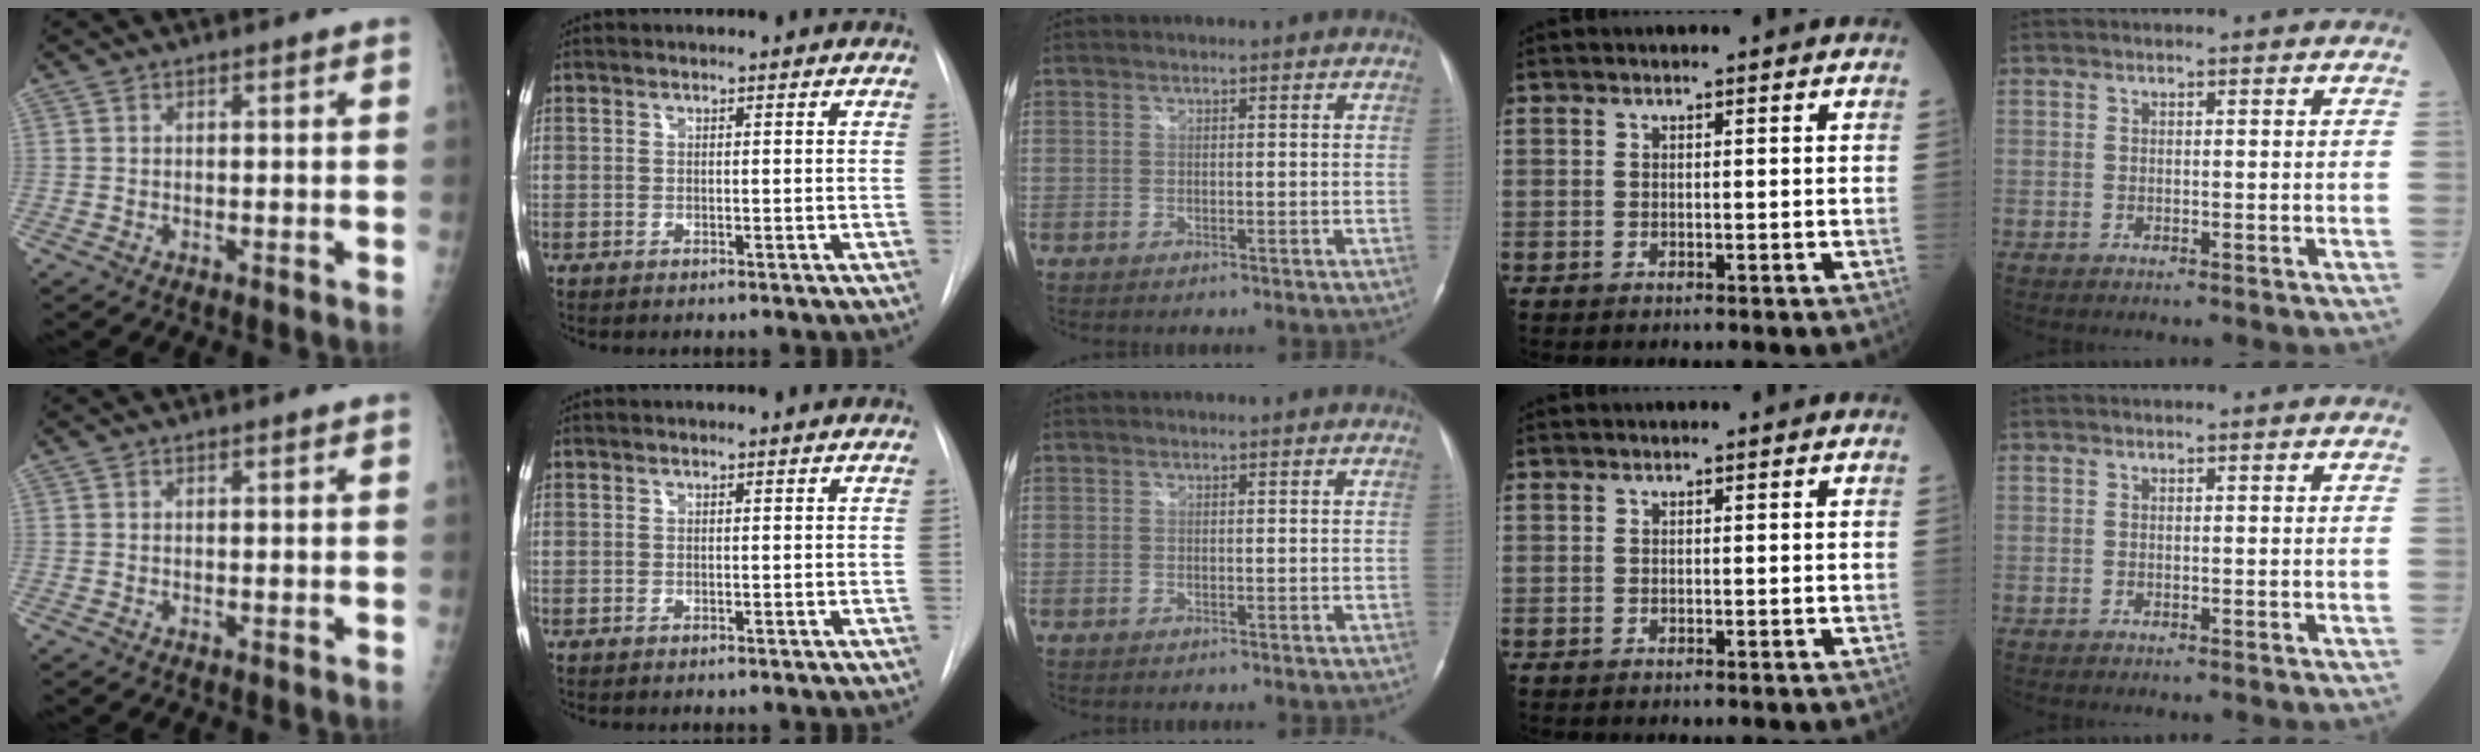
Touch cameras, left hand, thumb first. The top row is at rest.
{}